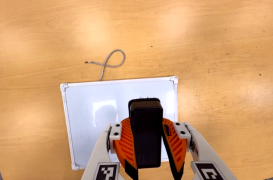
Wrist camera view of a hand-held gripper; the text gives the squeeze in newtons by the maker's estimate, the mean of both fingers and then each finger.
{"total": 11.7, "left": 11.0, "right": 12.3}